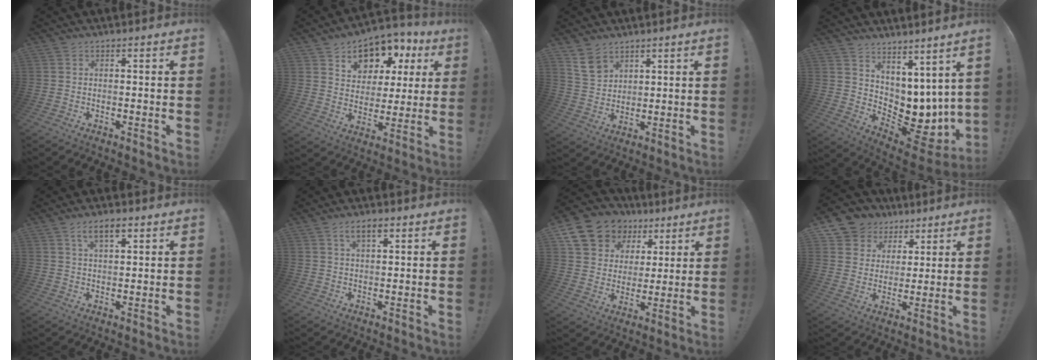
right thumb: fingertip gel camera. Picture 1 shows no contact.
{"total": 11.1, "force": [6.7, 7.7, 4.2], "torque": [-0.062, -0.053, 0.121]}
{"total": 7.8, "force": [5.4, 5.1, 2.5], "torque": [-0.038, -0.030, 0.108]}
{"total": 4.3, "force": [1.2, 3.1, 2.7], "torque": [-0.029, -0.050, 0.031]}
{"total": 5.4, "force": [2.8, 2.2, 4.1], "torque": [-0.066, -0.003, 0.048]}
{"total": 4.2, "force": [2.1, 1.7, 3.2], "torque": [-0.057, 0.000, 0.034]}
{"total": 14.6, "force": [8.2, 11.1, 4.6], "torque": [-0.077, -0.049, 0.173]}
{"total": 9.1, "force": [4.5, 7.7, 1.5], "torque": [-0.021, -0.036, 0.095]}